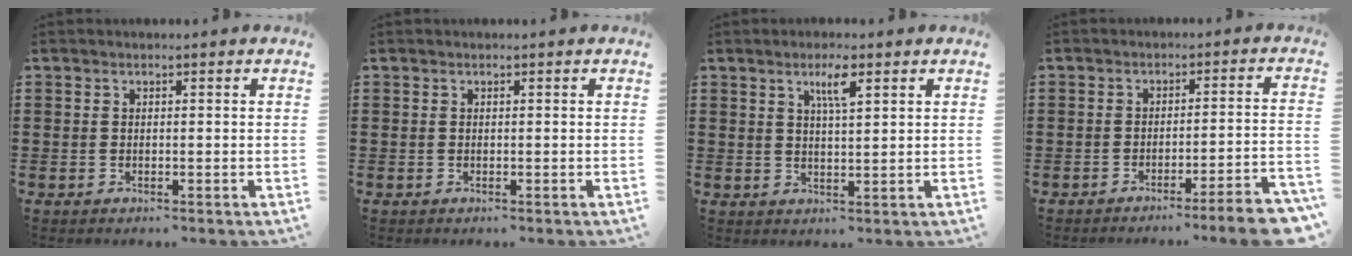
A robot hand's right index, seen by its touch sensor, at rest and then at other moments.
{"total": 0.0}
{"total": 4.0, "force": [2.2, 0.6, 3.2], "torque": [-0.060, 0.002, 0.035]}
{"total": 5.3, "force": [-4.2, -0.6, 3.2], "torque": [-0.051, -0.015, -0.081]}